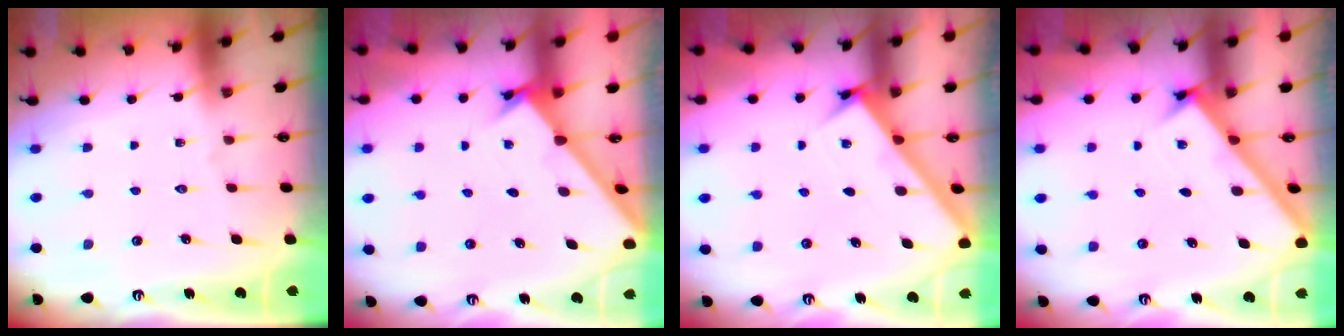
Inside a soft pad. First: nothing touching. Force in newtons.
{"total": 1.7, "press": 1.7, "slide": 0.2}
{"total": 2.9, "press": 2.9, "slide": 0.2}
{"total": 2.8, "press": 2.7, "slide": 0.3}